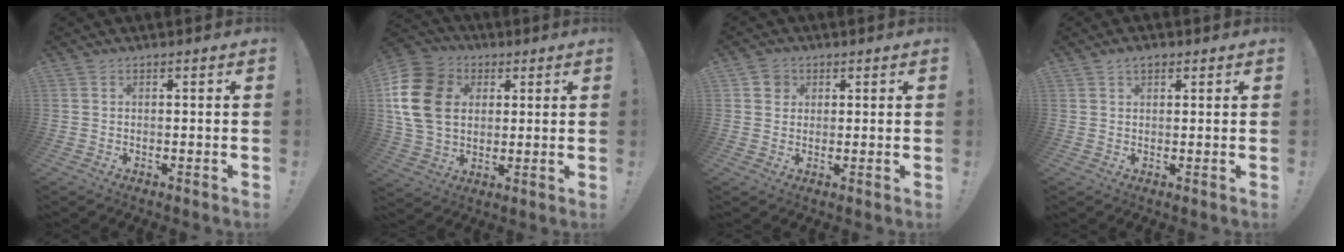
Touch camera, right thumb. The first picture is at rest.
{"total": 17.7, "force": [3.4, 13.7, 10.6], "torque": [-0.196, -0.003, 0.066]}
{"total": 4.1, "force": [1.4, 3.7, 1.1], "torque": [-0.010, -0.001, 0.026]}
{"total": 2.5, "force": [1.5, 1.3, 1.5], "torque": [-0.024, -0.001, 0.027]}